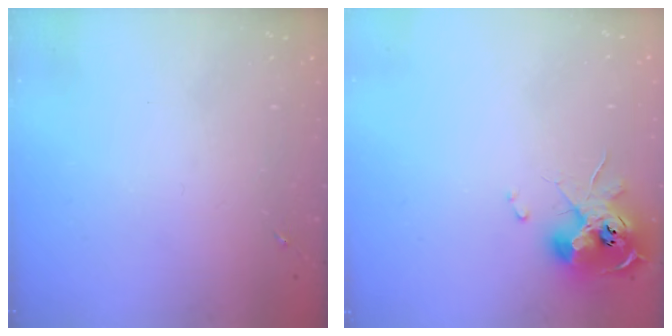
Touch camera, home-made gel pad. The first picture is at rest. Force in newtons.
{"total": 13.1, "press": 13.0, "slide": 1.8}